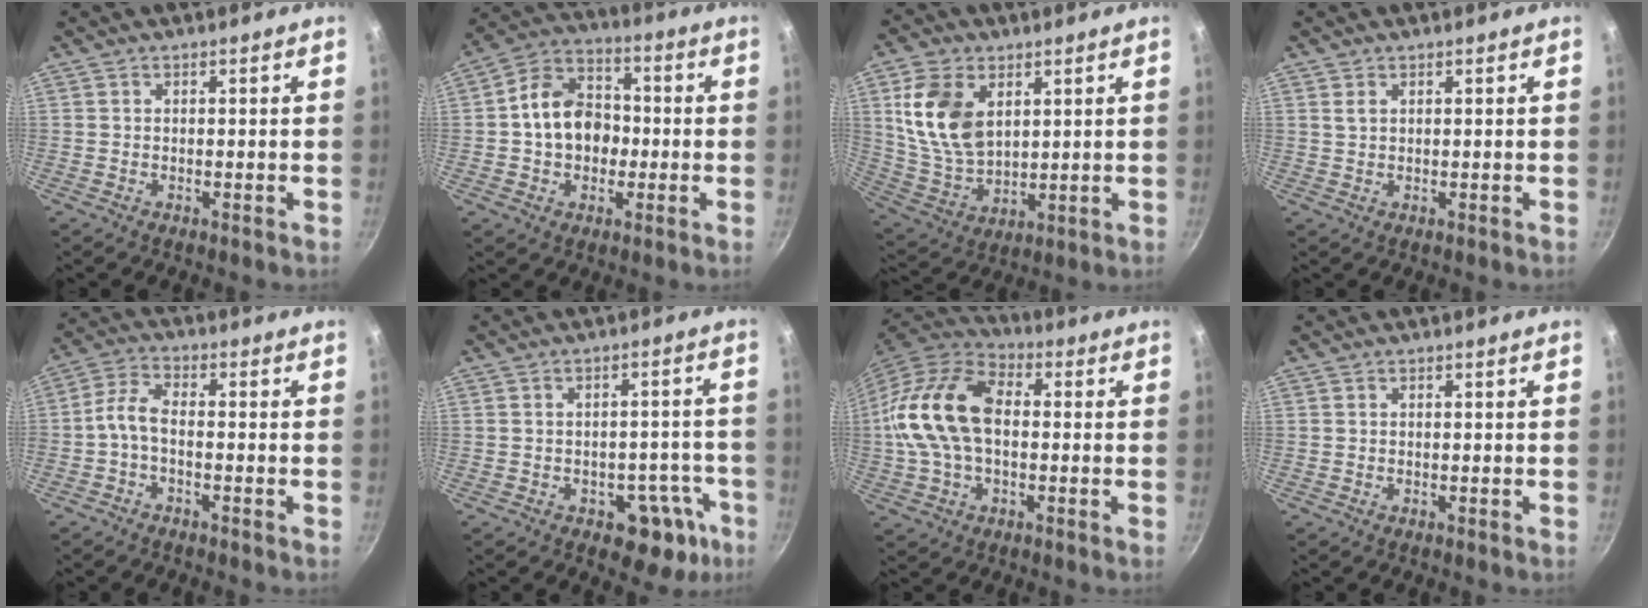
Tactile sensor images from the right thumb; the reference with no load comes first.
{"total": 12.5, "force": [-0.6, 9.7, 7.8], "torque": [-0.098, 0.030, -0.024]}
{"total": 14.3, "force": [4.4, 9.3, 9.9], "torque": [-0.174, -0.021, 0.098]}
{"total": 1.3, "force": [0.6, 0.8, 0.8], "torque": [-0.015, 0.000, 0.013]}
{"total": 4.7, "force": [-1.8, 2.1, 3.8], "torque": [-0.089, 0.027, -0.045]}
{"total": 9.9, "force": [-4.8, 6.4, 5.9], "torque": [-0.009, 0.046, -0.044]}
{"total": 18.2, "force": [0.4, 11.6, 14.0], "torque": [-0.257, 0.034, -0.005]}
{"total": 0.0}